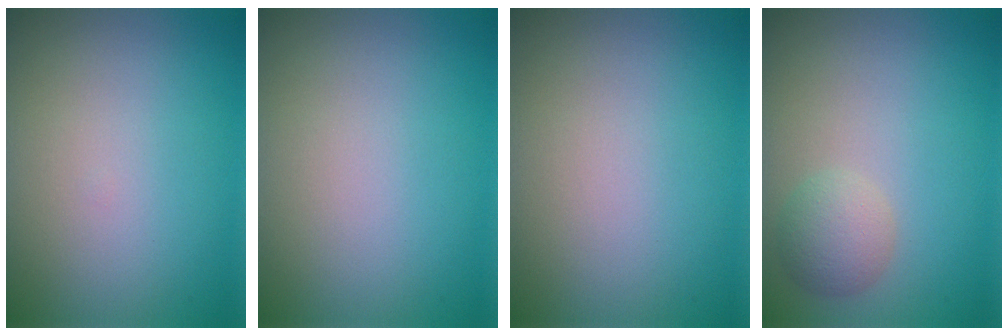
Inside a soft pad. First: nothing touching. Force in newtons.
{"total": 0.0}
{"total": 0.0}
{"total": 2.2, "press": 2.2, "slide": 0.1}